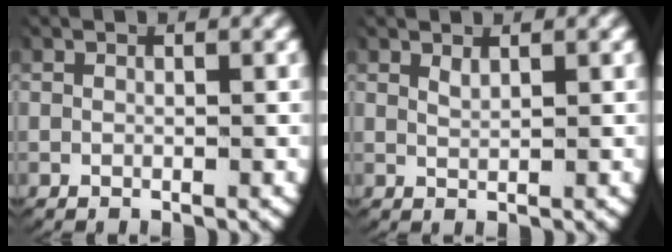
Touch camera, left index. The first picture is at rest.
{"total": 0.9, "force": [0.8, -0.2, 0.4], "torque": [-0.014, -0.005, 0.020]}